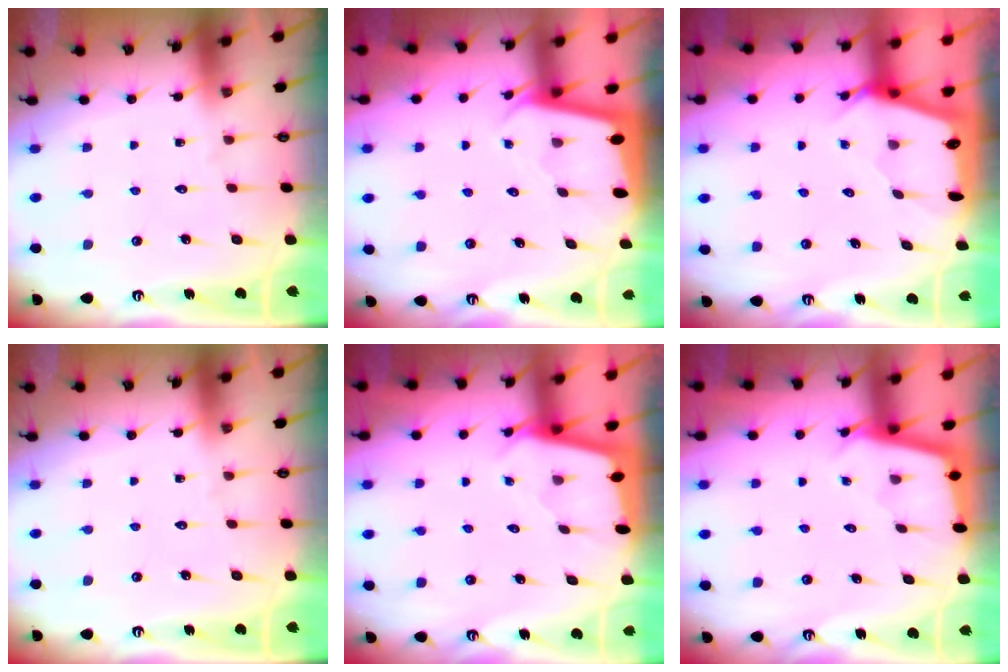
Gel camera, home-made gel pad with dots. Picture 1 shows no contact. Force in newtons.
{"total": 2.0, "press": 2.0, "slide": 0.0}
{"total": 2.2, "press": 2.2, "slide": 0.3}
{"total": 0.0}
{"total": 1.9, "press": 1.9, "slide": 0.2}
{"total": 2.6, "press": 2.6, "slide": 0.1}